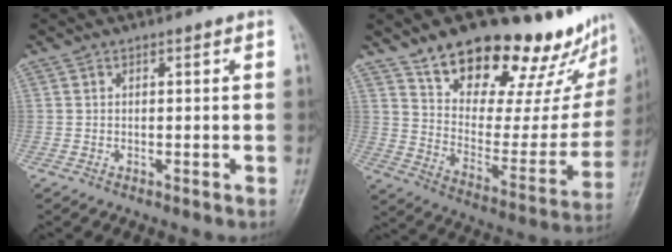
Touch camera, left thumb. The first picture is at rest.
{"total": 28.0, "force": [20.2, 11.2, 15.9], "torque": [-0.189, -0.090, 0.296]}